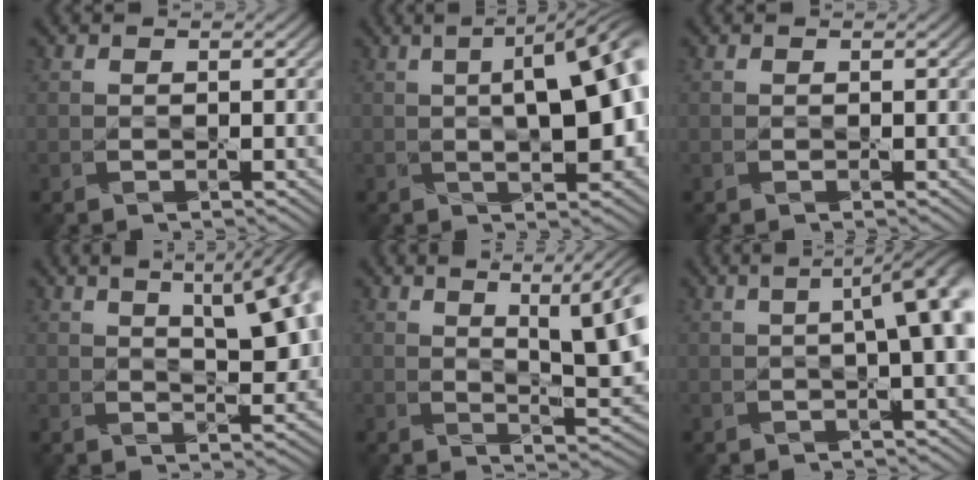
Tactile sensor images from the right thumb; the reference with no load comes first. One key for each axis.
{"total": 12.5, "fx": 0.5, "fy": 4.1, "fz": 11.8, "tx": -0.147, "ty": 0.021, "tz": -0.007}
{"total": 0.0}
{"total": 10.4, "fx": 3.9, "fy": 3.6, "fz": 8.9, "tx": -0.115, "ty": 0.022, "tz": 0.048}
{"total": 11.2, "fx": 4.0, "fy": 3.2, "fz": 10.0, "tx": -0.146, "ty": 0.010, "tz": 0.062}
{"total": 8.1, "fx": 0.8, "fy": 2.3, "fz": 7.8, "tx": -0.082, "ty": 0.023, "tz": 0.004}